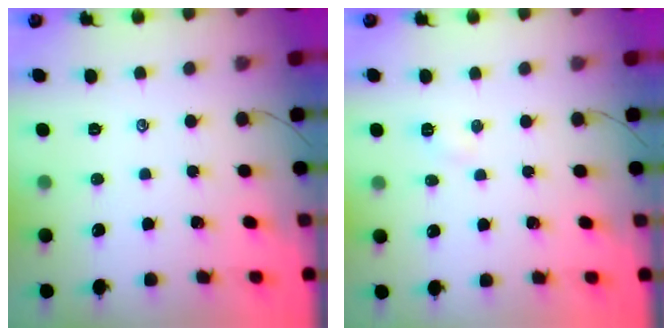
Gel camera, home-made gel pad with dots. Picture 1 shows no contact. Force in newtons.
{"total": 2.4, "press": 2.3, "slide": 0.8}